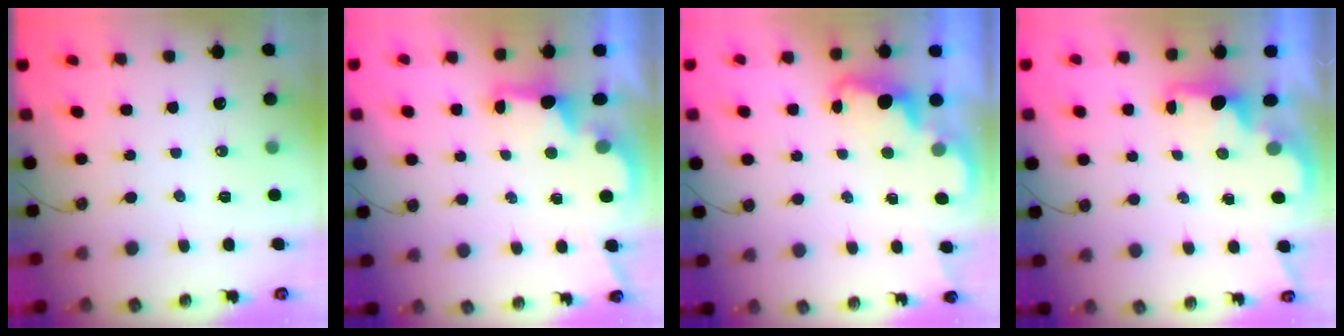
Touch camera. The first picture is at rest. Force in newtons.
{"total": 2.5, "press": 2.4, "slide": 0.7}
{"total": 2.0, "press": 1.9, "slide": 0.6}
{"total": 1.7, "press": 1.6, "slide": 0.7}